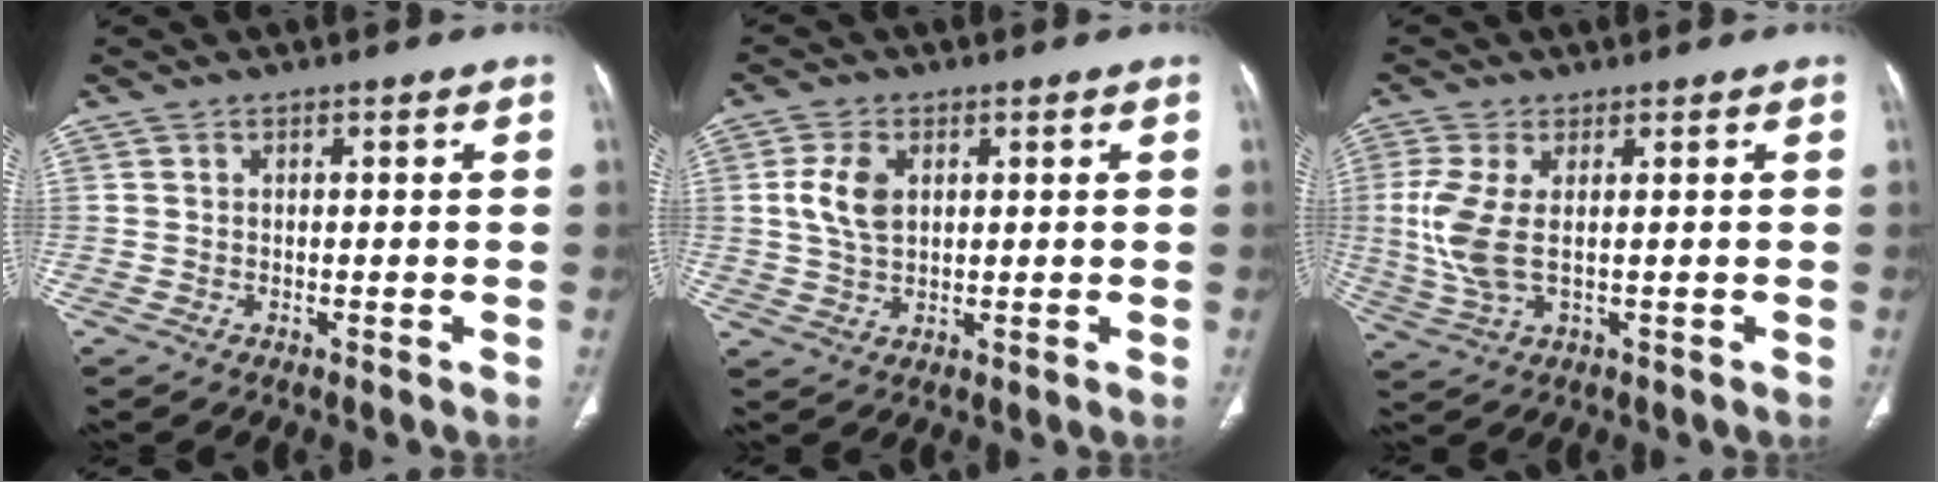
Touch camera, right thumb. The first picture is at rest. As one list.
[{"total": 6.3, "force": [1.4, 3.9, 4.7], "torque": [-0.094, -0.001, 0.029]}, {"total": 7.7, "force": [0.5, 3.3, 7.0], "torque": [-0.190, -0.005, 0.017]}]